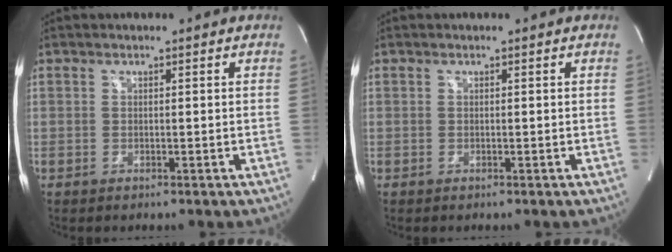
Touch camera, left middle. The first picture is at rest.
{"total": 0.0}